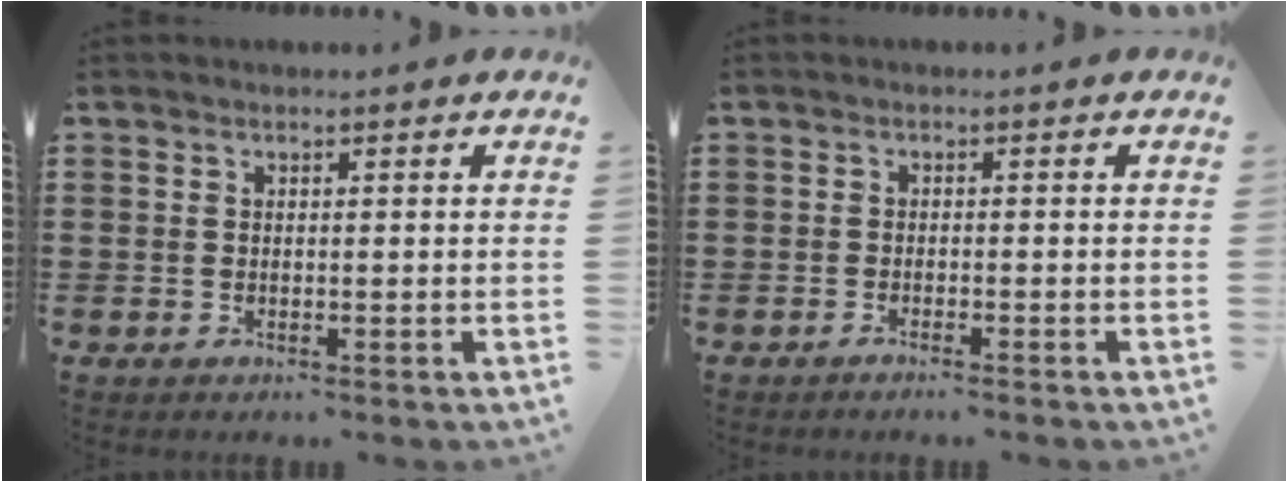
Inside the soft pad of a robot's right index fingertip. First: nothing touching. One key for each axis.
{"total": 0.9, "fx": -0.9, "fy": -0.1, "fz": 0.3, "tx": -0.006, "ty": -0.001, "tz": -0.017}